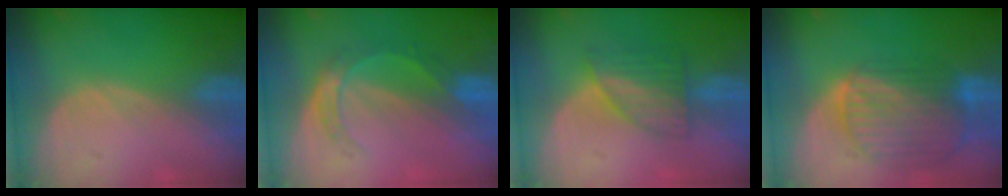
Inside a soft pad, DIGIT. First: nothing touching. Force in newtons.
{"total": 5.4, "press": 4.7, "slide": 2.5}
{"total": 6.1, "press": 5.6, "slide": 2.4}
{"total": 10.4, "press": 8.7, "slide": 5.6}